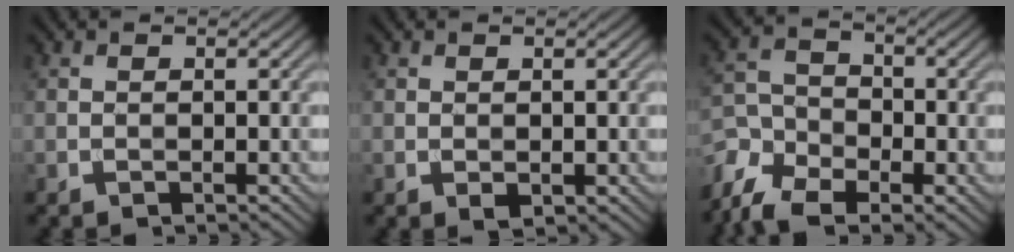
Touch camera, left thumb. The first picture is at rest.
{"total": 0.9, "force": [0.0, 0.6, 0.7], "torque": [-0.012, -0.004, 0.004]}
{"total": 8.4, "force": [-5.8, 4.5, 4.0], "torque": [-0.101, -0.016, -0.125]}